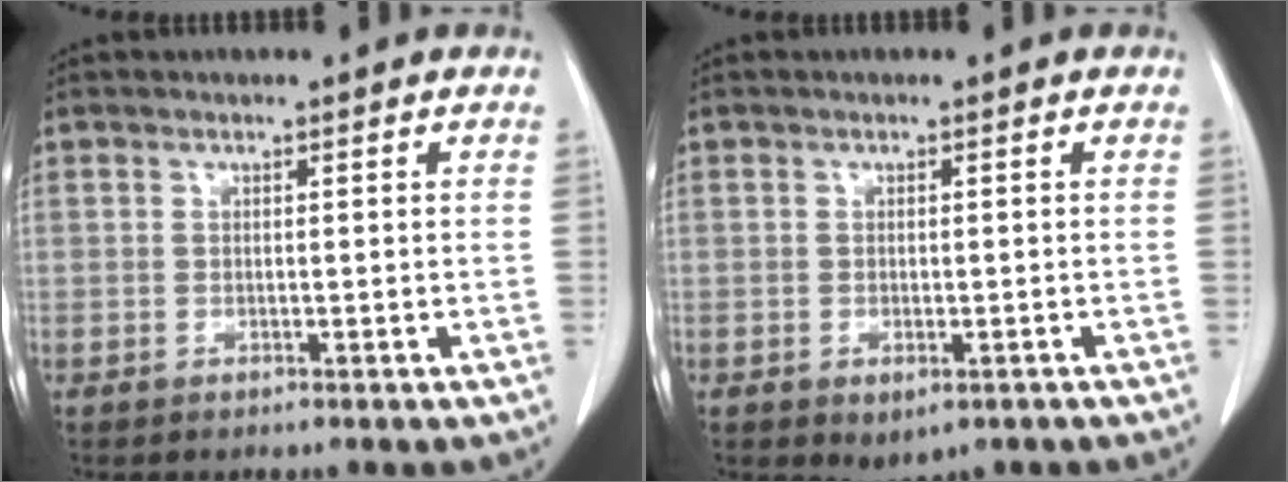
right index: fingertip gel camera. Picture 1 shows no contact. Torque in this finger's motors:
{"motor_torque": [0.47, -0.41, 0.13, 0.03]}